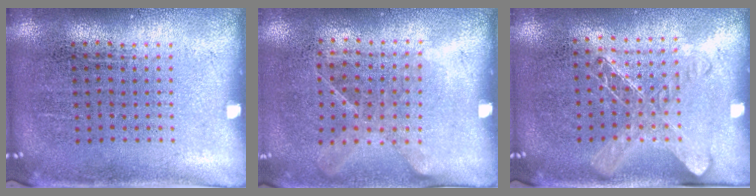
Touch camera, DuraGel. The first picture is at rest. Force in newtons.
{"total": 1.2, "press": 0.9, "slide": 0.8}
{"total": 1.5, "press": 1.3, "slide": 0.6}